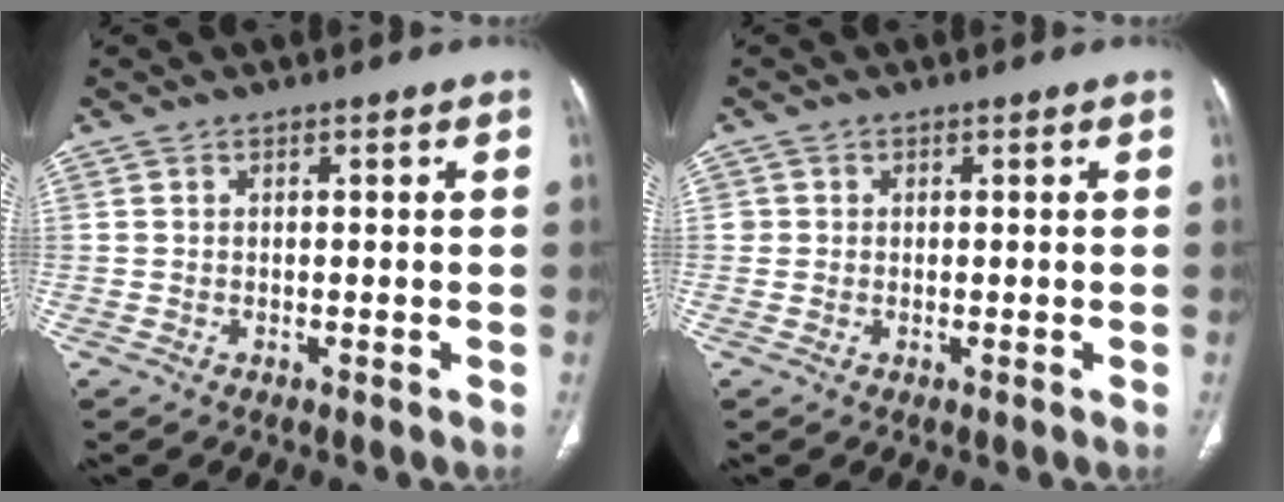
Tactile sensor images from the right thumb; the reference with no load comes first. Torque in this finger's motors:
{"motor_torque": [-0.11, -0.15, 0.31, 0.21, -0.02]}